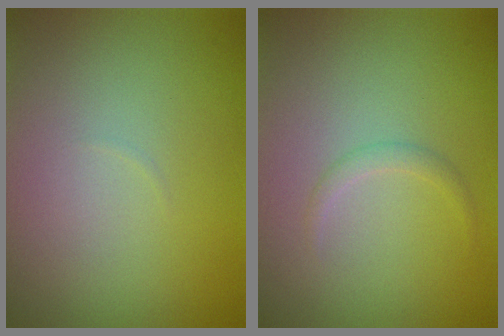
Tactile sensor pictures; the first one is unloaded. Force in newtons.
{"total": 0.9, "press": 0.9, "slide": 0.0}